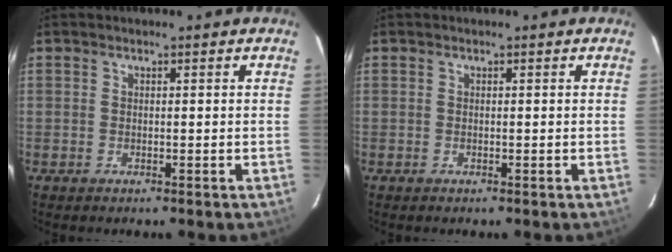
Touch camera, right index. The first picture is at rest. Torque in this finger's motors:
{"motor_torque": [0.00, 0.00, 0.00, 0.00]}